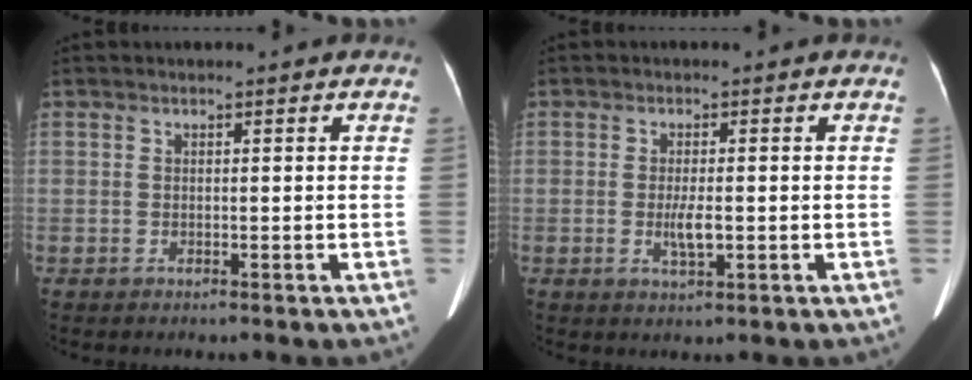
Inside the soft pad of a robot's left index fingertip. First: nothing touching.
{"total": 2.9, "force": [-0.5, 0.7, 2.8], "torque": [-0.058, -0.004, -0.005]}